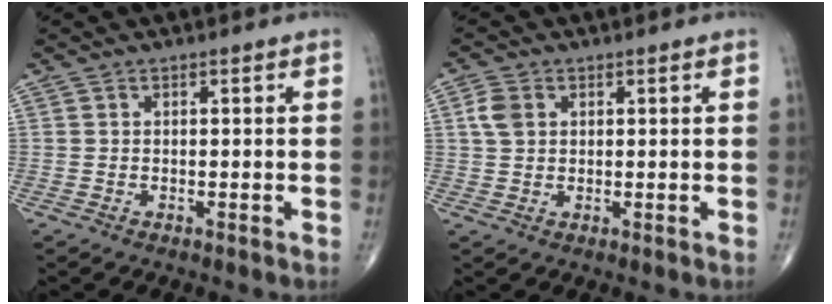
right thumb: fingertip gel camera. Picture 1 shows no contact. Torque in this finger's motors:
{"motor_torque": [-0.61, 0.62, 0.04, -0.22, 0.06]}